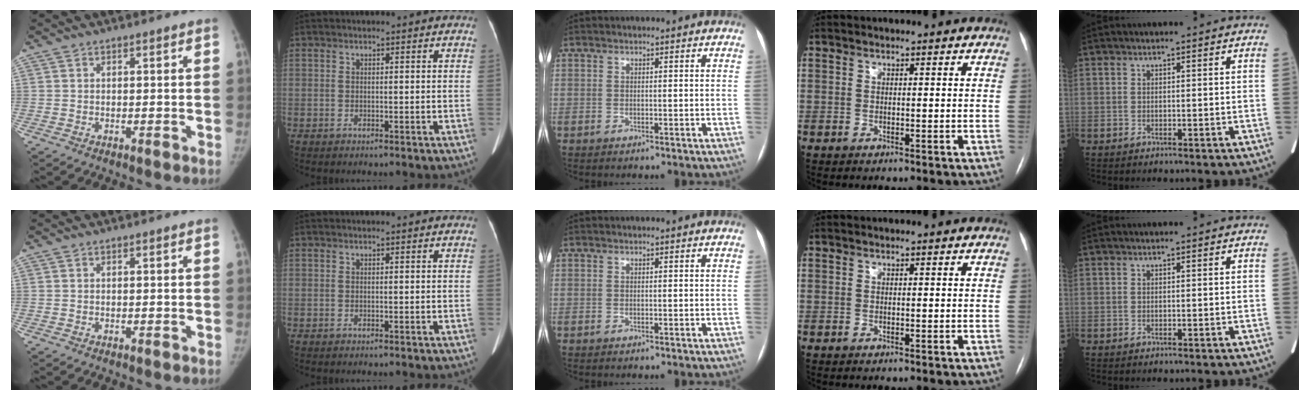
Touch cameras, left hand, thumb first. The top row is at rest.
{}